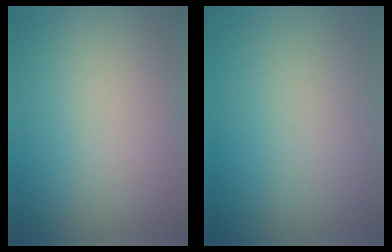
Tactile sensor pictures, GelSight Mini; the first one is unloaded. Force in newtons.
{"total": 0.0}